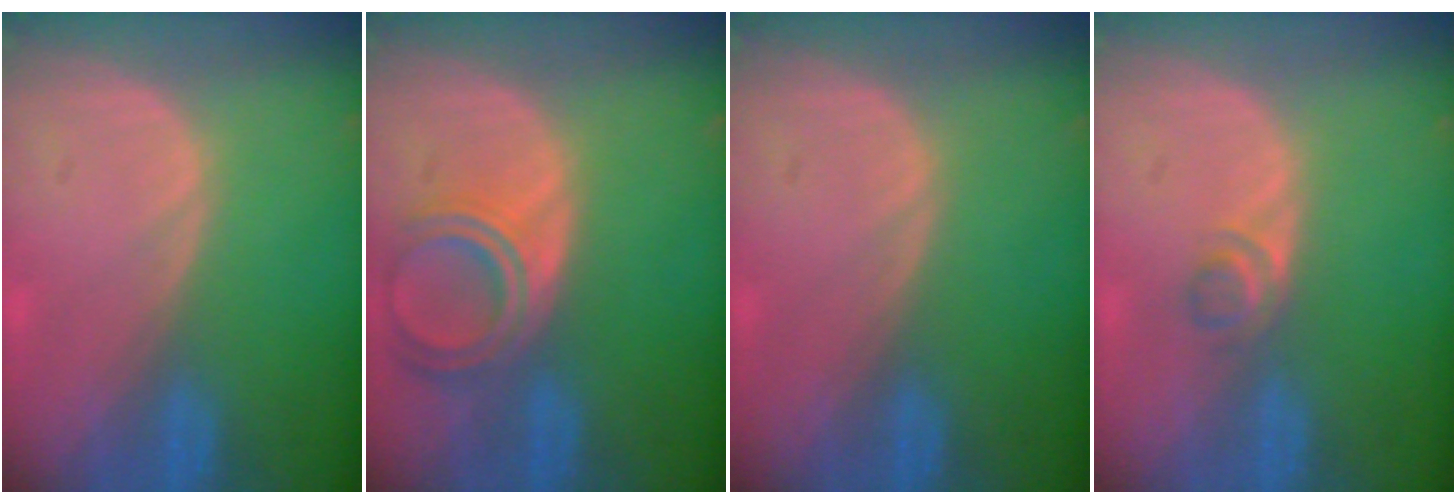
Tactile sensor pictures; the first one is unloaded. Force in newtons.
{"total": 6.6, "press": 5.9, "slide": 2.9}
{"total": 0.0}
{"total": 2.2, "press": 2.0, "slide": 0.9}